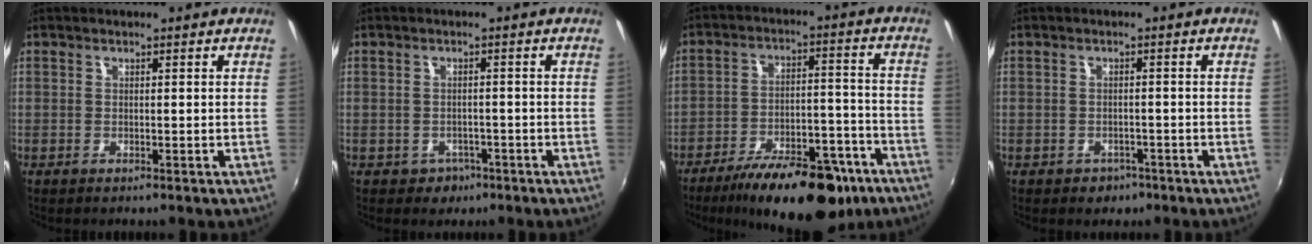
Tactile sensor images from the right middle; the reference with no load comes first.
{"total": 3.4, "force": [-1.9, 2.8, 0.6], "torque": [-0.022, 0.001, -0.022]}
{"total": 21.2, "force": [-15.3, 8.0, 12.3], "torque": [-0.201, -0.007, -0.217]}
{"total": 3.1, "force": [-1.9, 2.4, 0.7], "torque": [-0.020, -0.002, -0.025]}